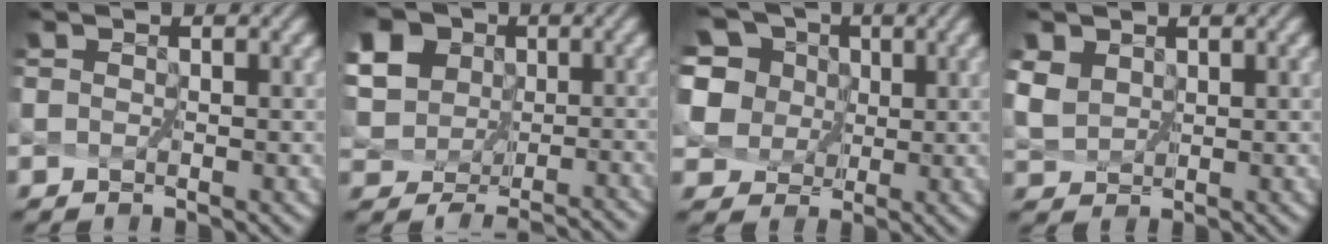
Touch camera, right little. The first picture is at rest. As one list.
[{"total": 12.2, "force": [0.4, 11.1, 5.1], "torque": [-0.147, -0.003, 0.010]}, {"total": 9.4, "force": [4.1, 7.4, 4.3], "torque": [-0.130, 0.030, 0.087]}, {"total": 2.6, "force": [1.7, 1.8, 0.8], "torque": [-0.057, 0.002, 0.054]}]